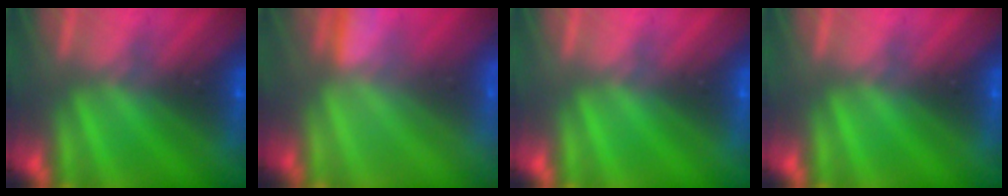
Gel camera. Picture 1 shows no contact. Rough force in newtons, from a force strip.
{"total": 2.8}
{"total": 0.0}
{"total": 0.0}